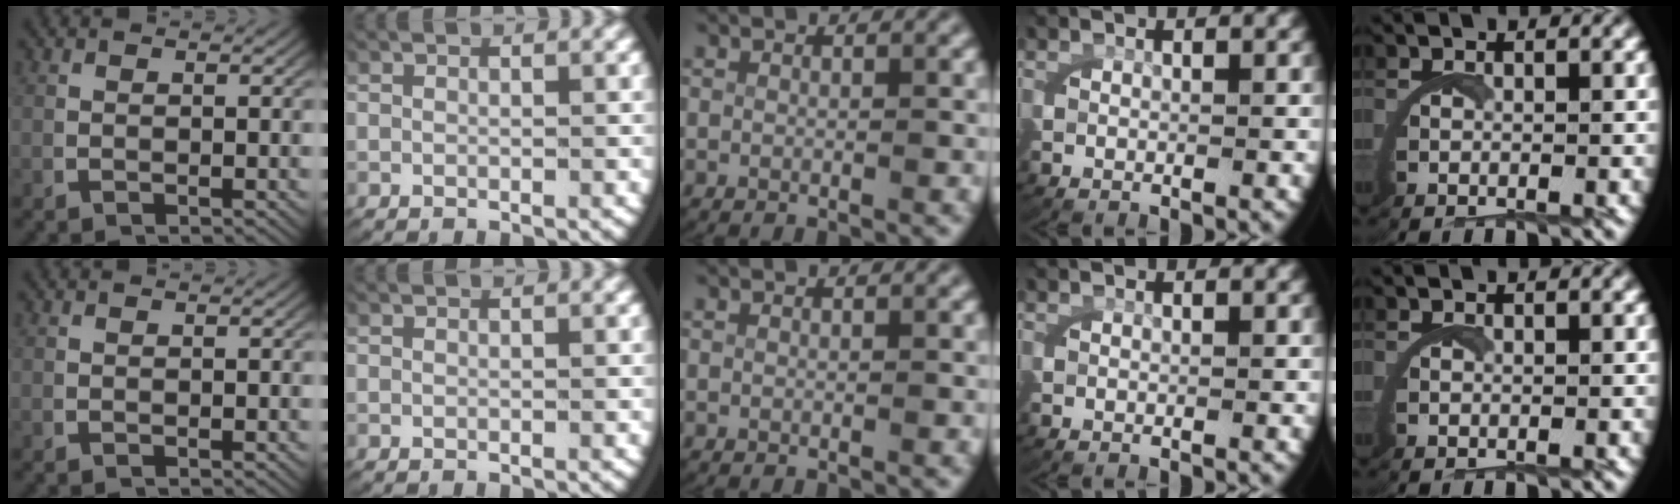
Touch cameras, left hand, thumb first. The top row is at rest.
{}